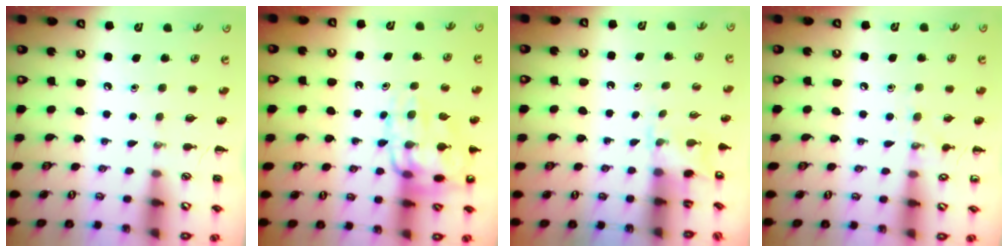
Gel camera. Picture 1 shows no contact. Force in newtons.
{"total": 15.3, "press": 15.2, "slide": 1.9}
{"total": 2.5, "press": 2.4, "slide": 0.9}
{"total": 7.4, "press": 7.1, "slide": 1.9}